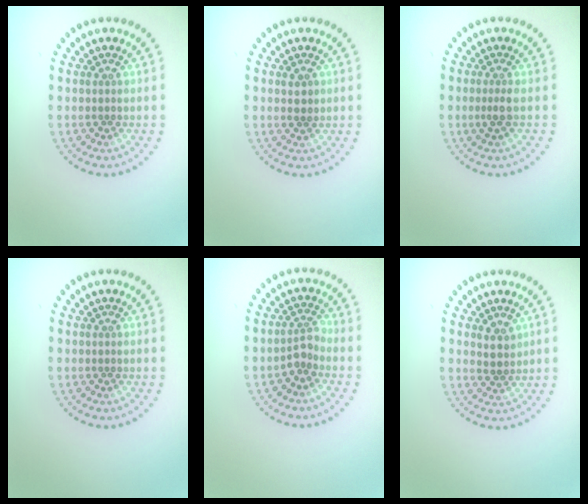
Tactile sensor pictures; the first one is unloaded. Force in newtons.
{"total": 1.3, "press": 1.2, "slide": 0.5}
{"total": 1.2, "press": 1.0, "slide": 0.7}
{"total": 0.0}
{"total": 1.8, "press": 1.4, "slide": 1.1}
{"total": 1.7, "press": 1.5, "slide": 0.9}